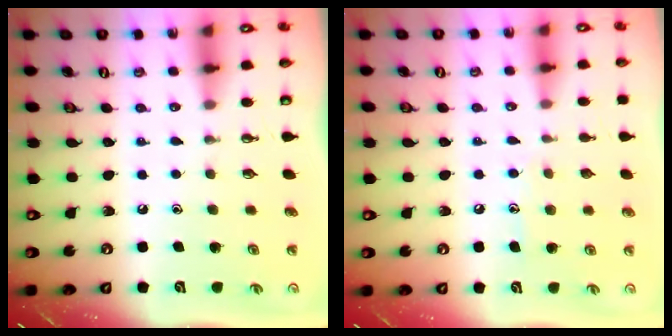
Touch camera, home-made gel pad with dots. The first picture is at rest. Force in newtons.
{"total": 6.1, "press": 6.1, "slide": 0.3}